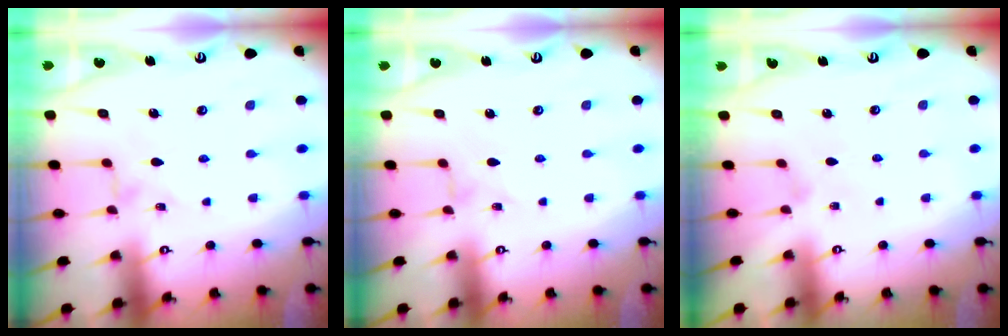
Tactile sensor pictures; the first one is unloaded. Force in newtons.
{"total": 0.0}
{"total": 1.8, "press": 1.8, "slide": 0.4}